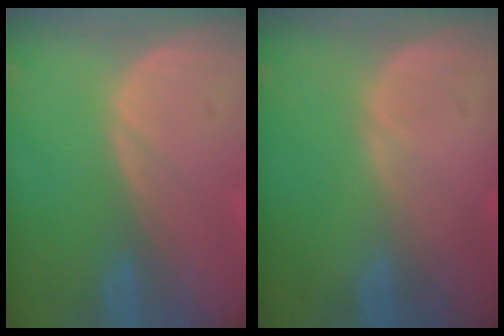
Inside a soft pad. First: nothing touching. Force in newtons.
{"total": 0.0}